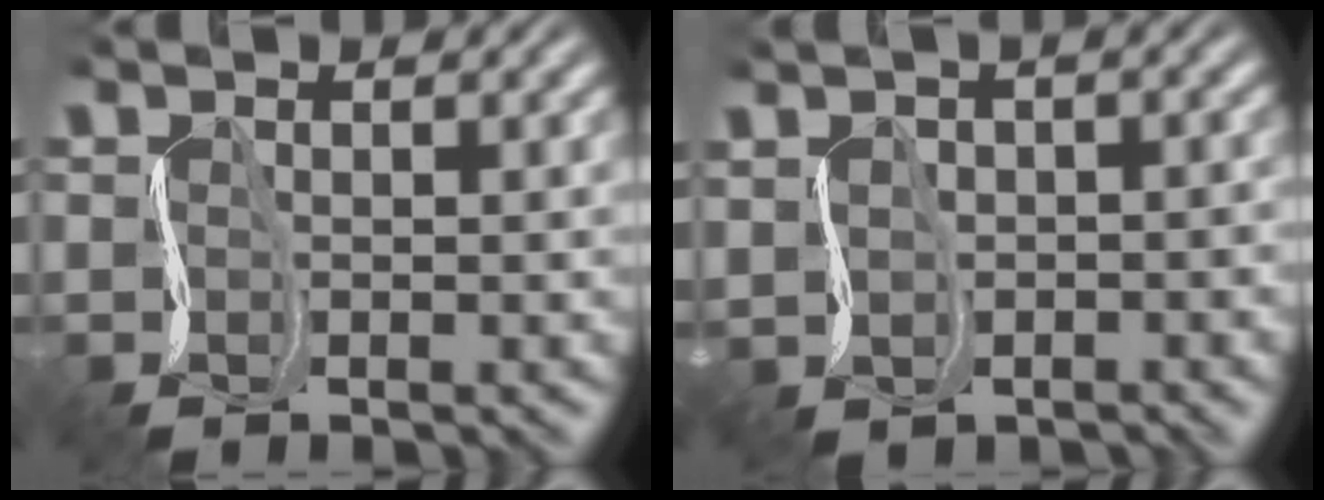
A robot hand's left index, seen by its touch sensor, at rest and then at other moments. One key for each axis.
{"total": 0.9, "fx": -0.8, "fy": 0.4, "fz": 0.1, "tx": -0.003, "ty": -0.015, "tz": -0.004}